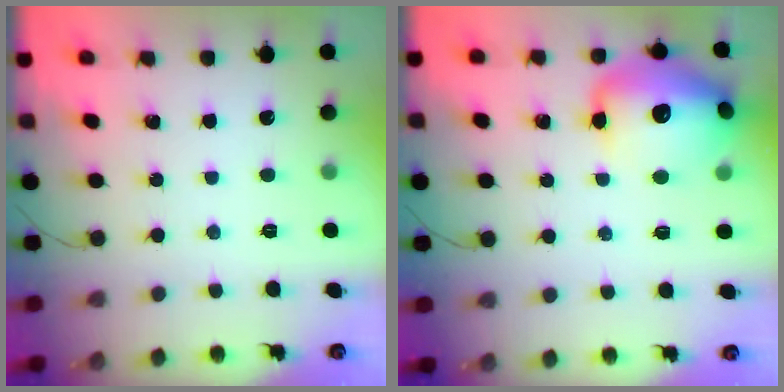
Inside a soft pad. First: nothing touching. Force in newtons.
{"total": 16.7, "press": 16.3, "slide": 3.3}